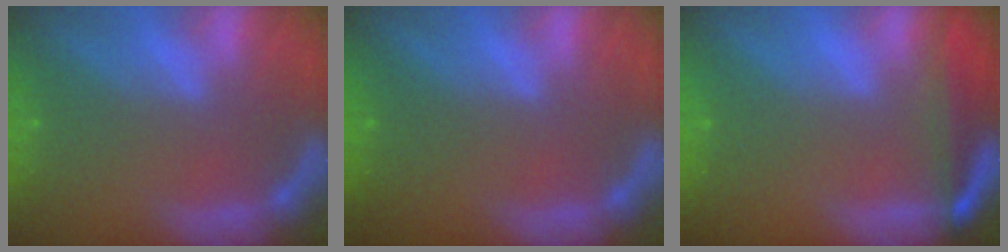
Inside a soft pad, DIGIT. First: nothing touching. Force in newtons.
{"total": 0.0}
{"total": 5.5}